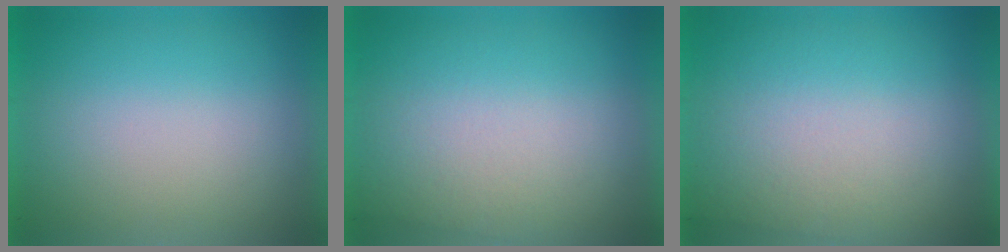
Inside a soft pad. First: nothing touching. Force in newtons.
{"total": 2.2}
{"total": 3.1}